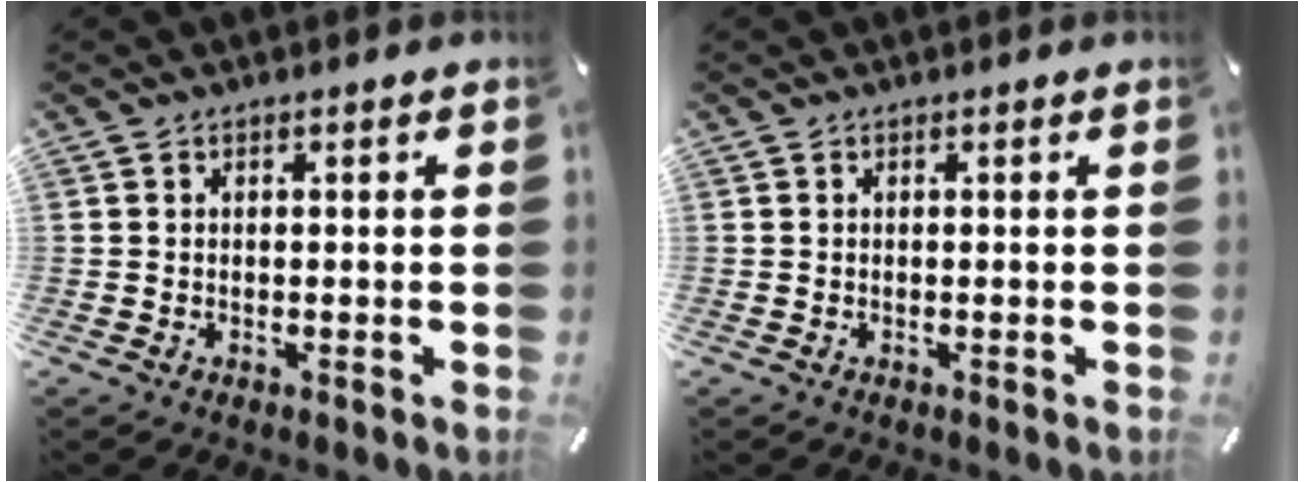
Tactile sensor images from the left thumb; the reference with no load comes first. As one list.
[{"total": 0.0}]